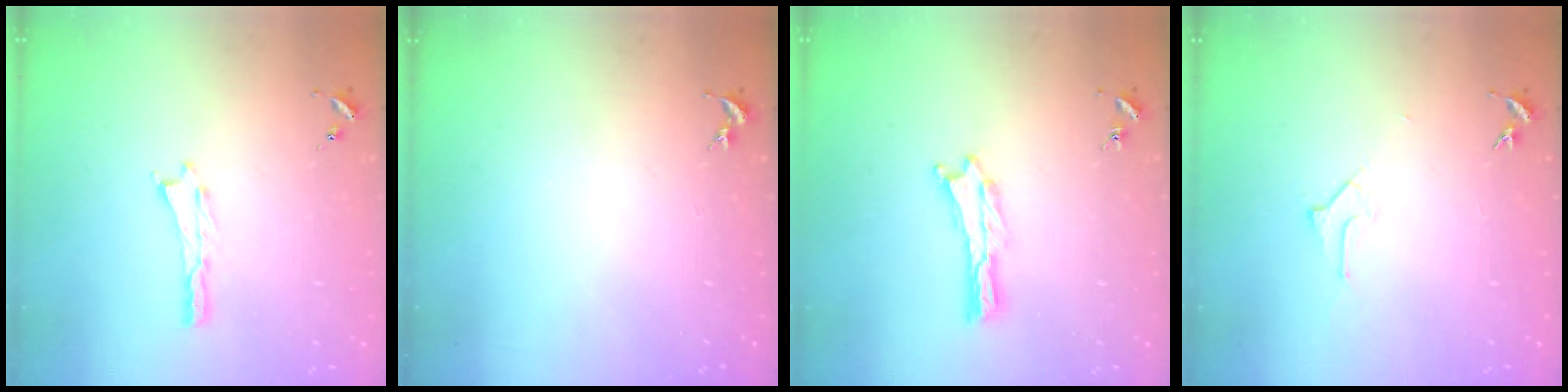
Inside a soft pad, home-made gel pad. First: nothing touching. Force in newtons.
{"total": 0.0}
{"total": 0.0}
{"total": 1.6, "press": 1.6, "slide": 0.1}